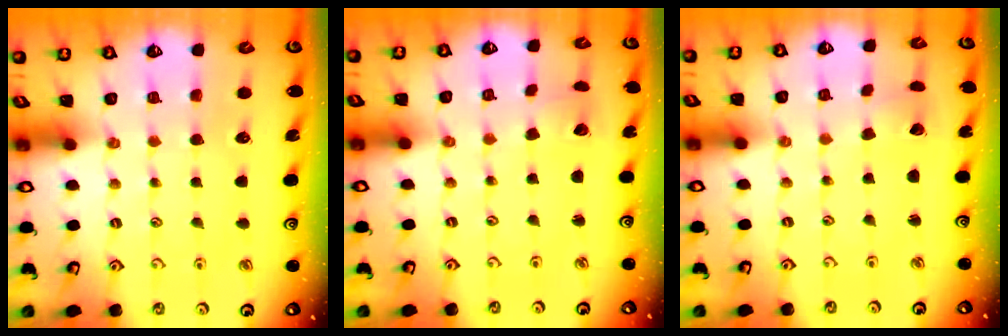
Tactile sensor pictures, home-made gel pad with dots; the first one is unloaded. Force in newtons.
{"total": 2.7, "press": 2.7, "slide": 0.2}
{"total": 1.5, "press": 1.5, "slide": 0.0}